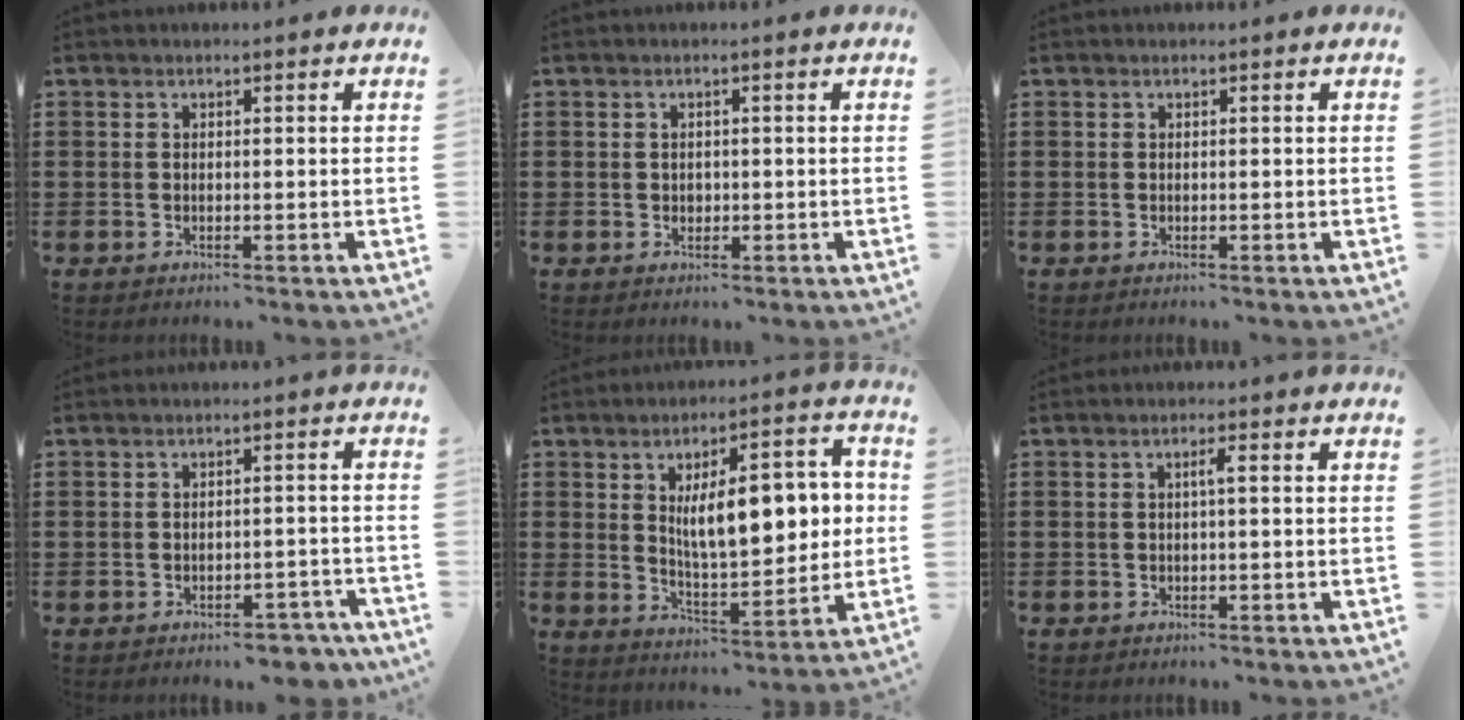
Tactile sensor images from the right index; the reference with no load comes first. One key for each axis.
{"total": 1.0, "fx": 0.1, "fy": 0.8, "fz": 0.5, "tx": -0.012, "ty": 0.006, "tz": 0.001}
{"total": 0.0}
{"total": 3.4, "fx": -3.3, "fy": 0.8, "fz": 0.5, "tx": -0.011, "ty": 0.005, "tz": -0.067}
{"total": 11.9, "fx": 2.3, "fy": 4.8, "fz": 10.6, "tx": -0.168, "ty": 0.003, "tz": 0.035}
{"total": 1.4, "fx": 0.0, "fy": 0.0, "fz": 1.4, "tx": -0.027, "ty": 0.002, "tz": -0.002}